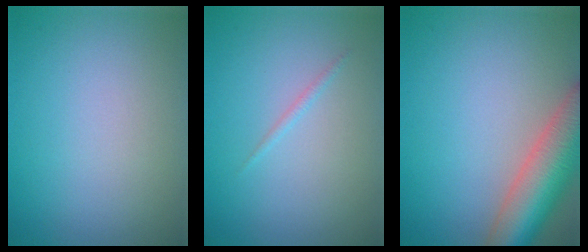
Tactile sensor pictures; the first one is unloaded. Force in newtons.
{"total": 0.6, "press": 0.6, "slide": 0.1}
{"total": 8.6, "press": 8.5, "slide": 0.6}